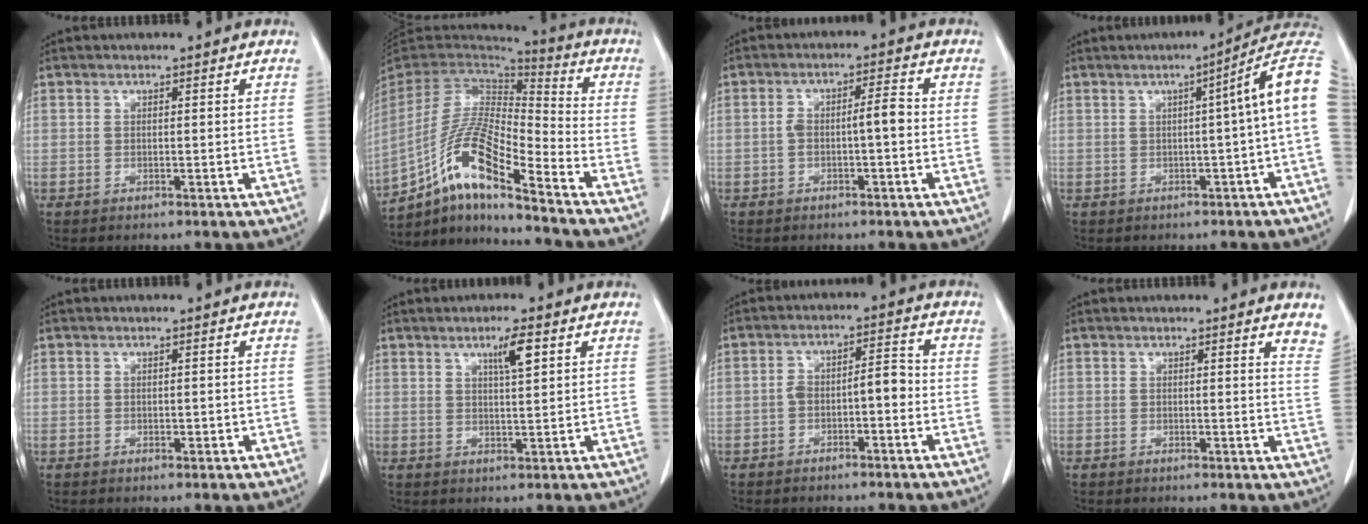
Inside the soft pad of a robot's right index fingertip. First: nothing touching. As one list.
[{"total": 13.3, "force": [-8.3, 1.8, 10.2], "torque": [-0.207, 0.013, -0.154]}, {"total": 4.2, "force": [-0.6, 0.8, 4.1], "torque": [-0.072, 0.019, -0.006]}, {"total": 8.0, "force": [0.6, -1.0, 7.9], "torque": [-0.087, 0.028, -0.002]}, {"total": 0.9, "force": [-0.1, 0.5, 0.7], "torque": [-0.007, 0.000, 0.000]}, {"total": 4.0, "force": [2.0, 0.3, 3.4], "torque": [-0.057, -0.002, 0.033]}, {"total": 4.7, "force": [-1.4, 1.6, 4.2], "torque": [-0.071, 0.028, -0.021]}, {"total": 4.0, "force": [3.5, 0.3, 1.9], "torque": [-0.020, -0.017, 0.018]}]